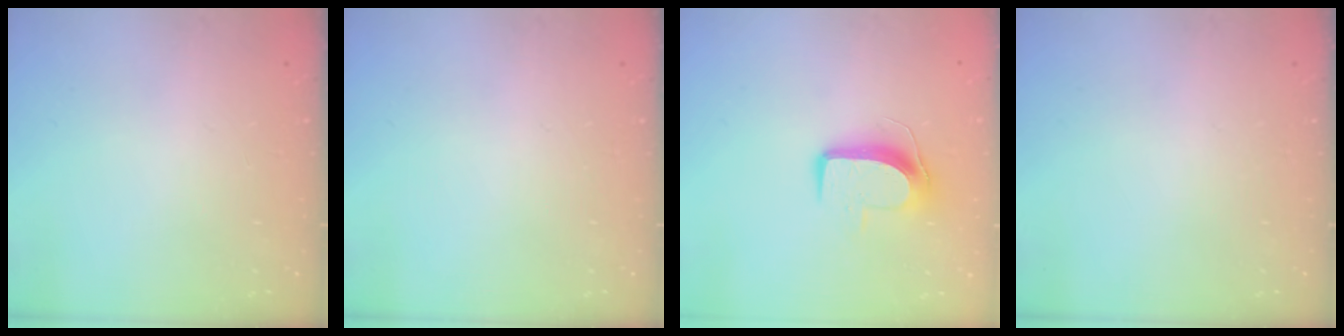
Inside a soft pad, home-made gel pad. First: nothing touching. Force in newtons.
{"total": 0.0}
{"total": 9.1, "press": 9.1, "slide": 0.1}
{"total": 0.0}